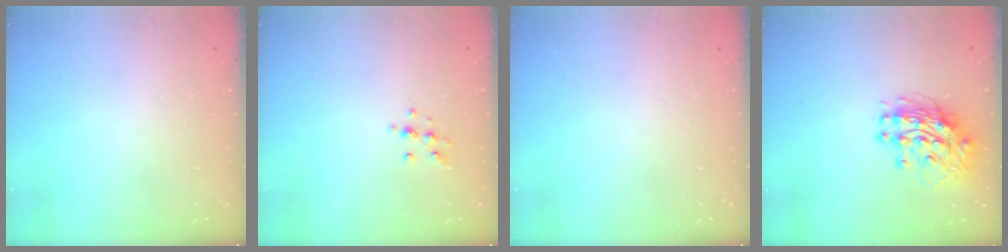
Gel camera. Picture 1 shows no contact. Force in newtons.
{"total": 7.0, "press": 6.9, "slide": 0.7}
{"total": 0.6, "press": 0.0, "slide": 0.6}
{"total": 11.3, "press": 11.3, "slide": 1.1}